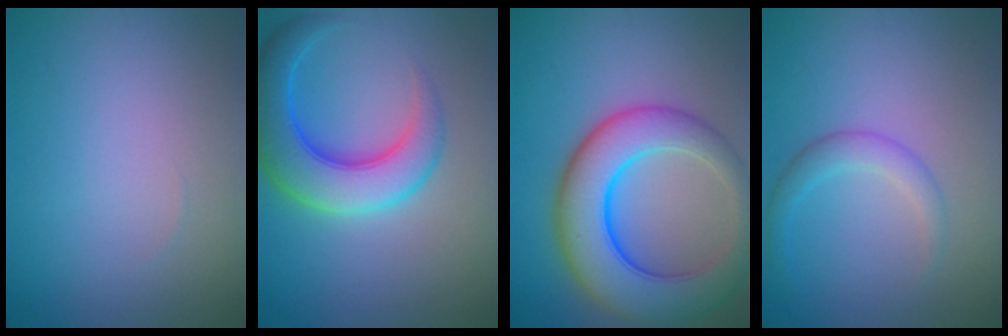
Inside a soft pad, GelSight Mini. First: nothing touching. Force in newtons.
{"total": 7.4, "press": 7.4, "slide": 0.3}
{"total": 9.2, "press": 9.2, "slide": 0.6}
{"total": 2.1, "press": 2.1, "slide": 0.1}